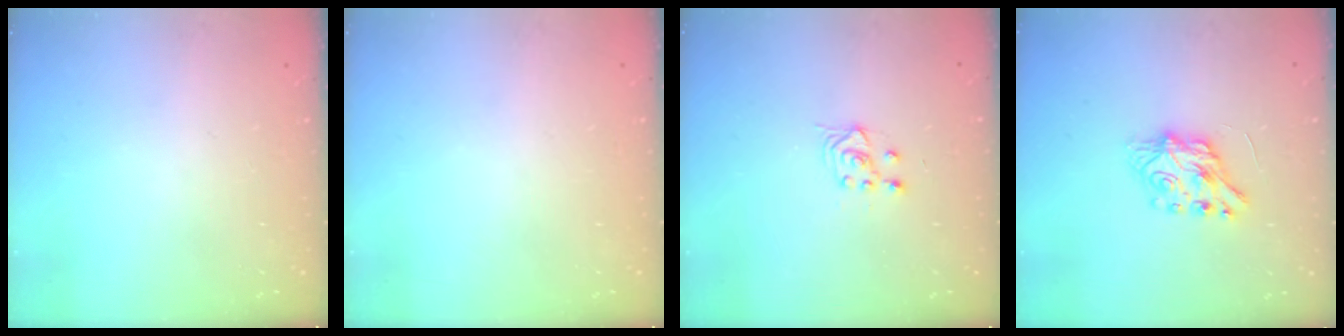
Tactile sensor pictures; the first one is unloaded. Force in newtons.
{"total": 0.0}
{"total": 3.8, "press": 3.6, "slide": 1.4}
{"total": 7.2, "press": 7.1, "slide": 0.4}